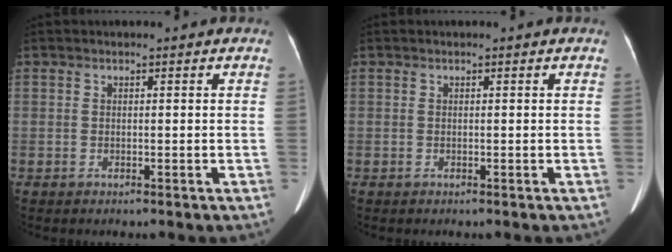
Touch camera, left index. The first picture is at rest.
{"total": 0.0}